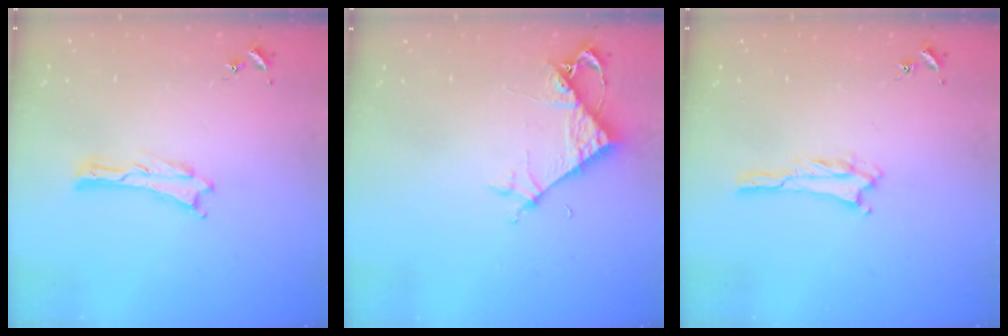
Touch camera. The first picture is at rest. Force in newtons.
{"total": 5.1, "press": 5.0, "slide": 0.4}
{"total": 2.1, "press": 2.1, "slide": 0.3}